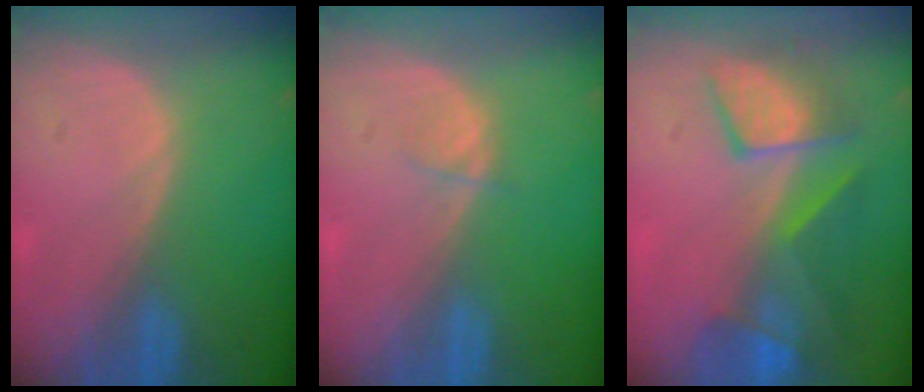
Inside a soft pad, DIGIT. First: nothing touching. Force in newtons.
{"total": 1.2, "press": 1.2, "slide": 0.2}
{"total": 8.8, "press": 8.2, "slide": 3.2}